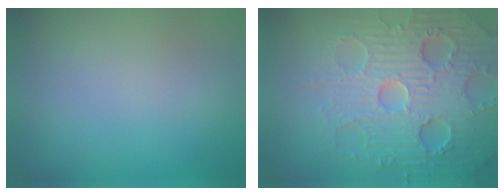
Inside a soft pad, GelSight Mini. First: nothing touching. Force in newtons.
{"total": 7.9, "press": 7.7, "slide": 1.6}